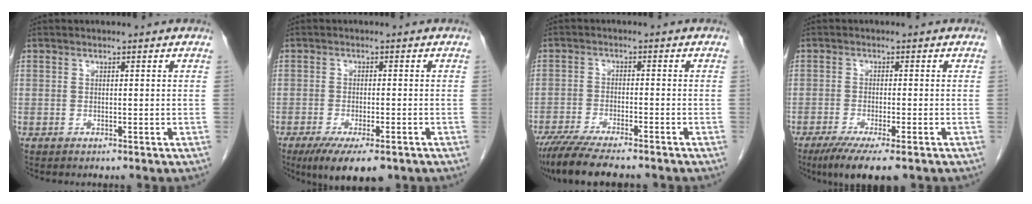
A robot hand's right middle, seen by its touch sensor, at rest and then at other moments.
{"total": 9.1, "force": [-6.3, 2.3, 6.1], "torque": [-0.093, -0.019, -0.095]}
{"total": 11.3, "force": [-9.5, 1.5, 5.9], "torque": [-0.095, -0.022, -0.149]}
{"total": 7.6, "force": [-5.3, 0.9, 5.4], "torque": [-0.087, -0.020, -0.082]}